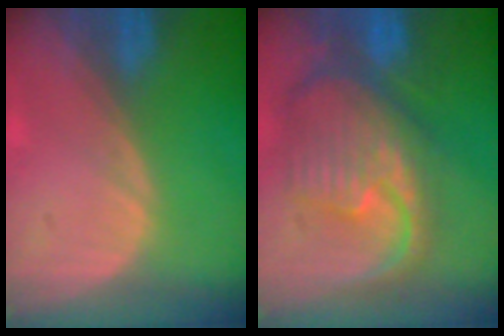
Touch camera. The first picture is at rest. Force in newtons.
{"total": 12.2, "press": 10.5, "slide": 6.2}